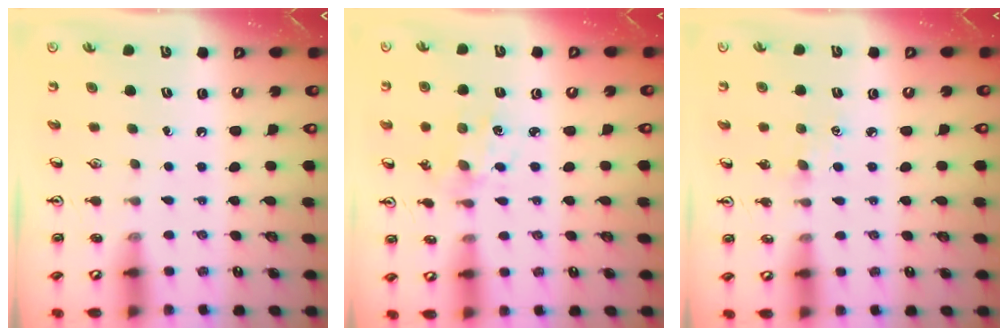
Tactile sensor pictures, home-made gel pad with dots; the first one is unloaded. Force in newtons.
{"total": 1.7, "press": 1.6, "slide": 0.1}
{"total": 2.2, "press": 2.2, "slide": 0.3}